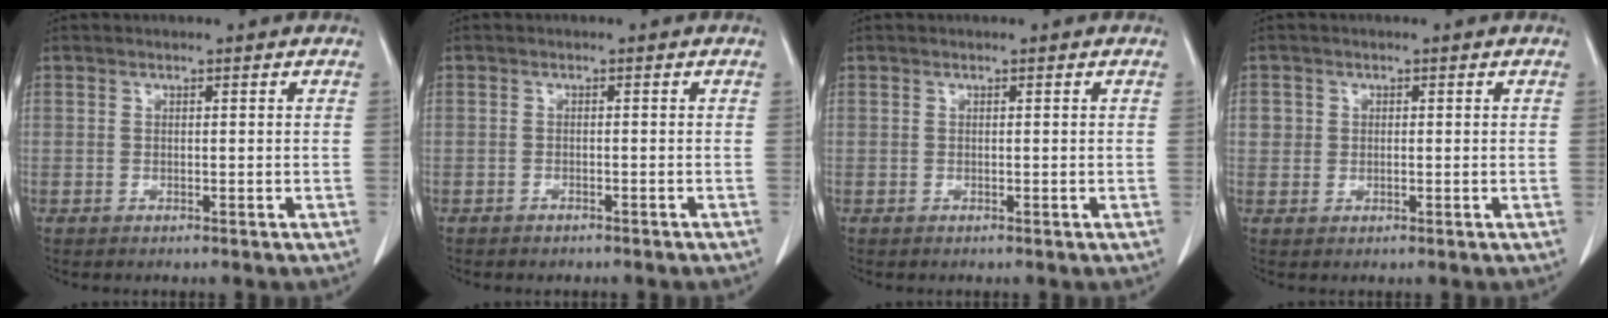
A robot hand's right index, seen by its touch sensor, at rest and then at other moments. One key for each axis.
{"total": 1.8, "fx": -1.6, "fy": 0.6, "fz": 0.7, "tx": -0.015, "ty": -0.002, "tz": -0.017}
{"total": 0.0}
{"total": 2.0, "fx": 0.4, "fy": 1.9, "fz": 0.4, "tx": 0.000, "ty": 0.006, "tz": 0.009}